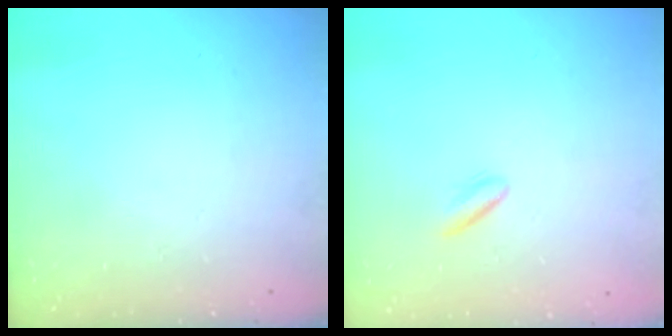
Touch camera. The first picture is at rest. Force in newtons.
{"total": 1.9, "press": 1.7, "slide": 0.9}